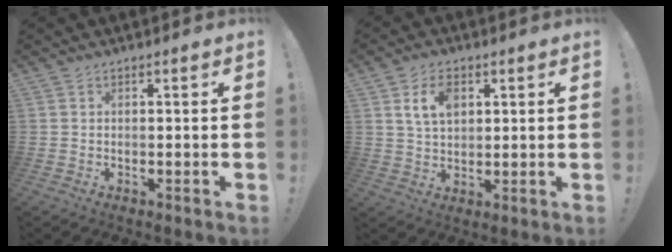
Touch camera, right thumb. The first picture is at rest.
{"total": 7.8, "force": [3.0, 5.0, 5.2], "torque": [-0.081, -0.003, 0.055]}